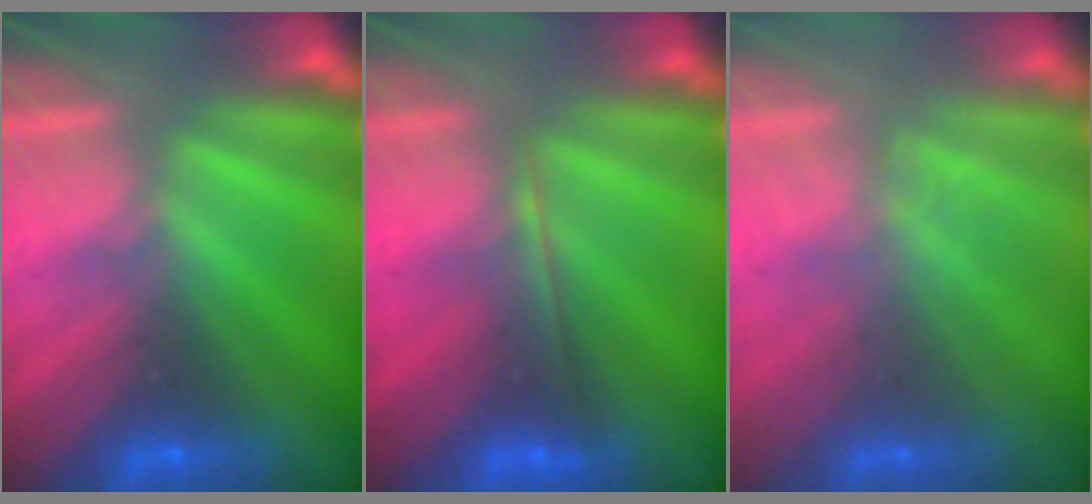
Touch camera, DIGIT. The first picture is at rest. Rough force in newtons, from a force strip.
{"total": 1.8}
{"total": 1.7}